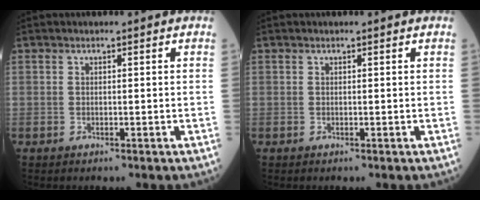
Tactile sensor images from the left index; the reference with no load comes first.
{"total": 0.0}